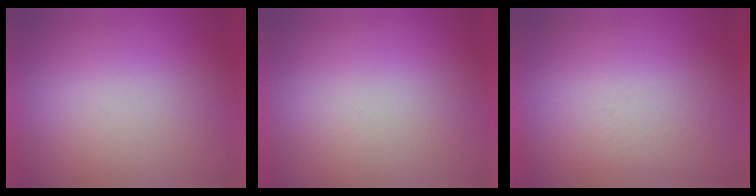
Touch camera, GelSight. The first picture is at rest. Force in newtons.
{"total": 1.1}
{"total": 3.9}